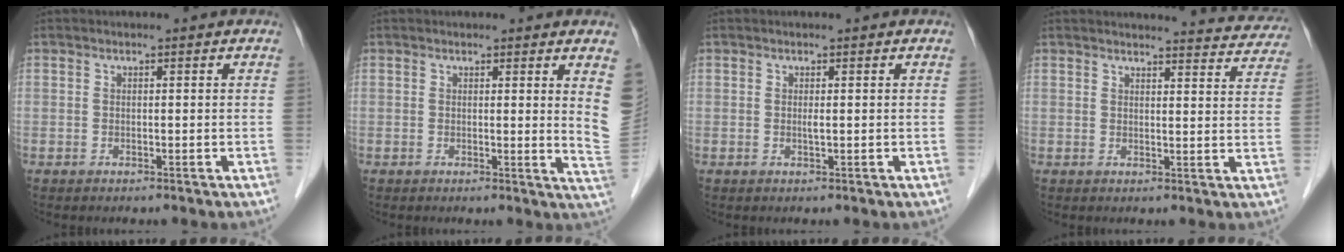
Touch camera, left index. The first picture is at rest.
{"total": 4.7, "force": [2.2, 0.1, 4.2], "torque": [-0.046, -0.015, 0.011]}
{"total": 0.6, "force": [0.1, 0.0, 0.6], "torque": [-0.015, -0.002, 0.003]}
{"total": 12.4, "force": [12.1, 1.7, 1.7], "torque": [0.005, -0.037, 0.112]}